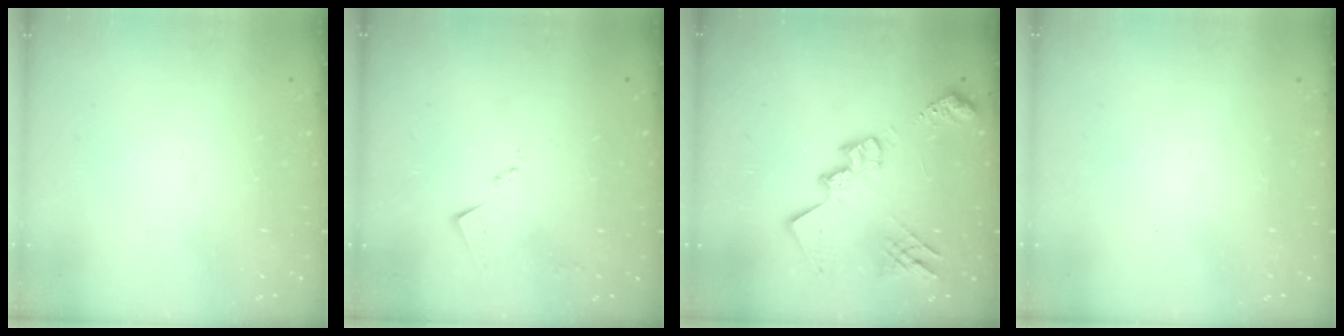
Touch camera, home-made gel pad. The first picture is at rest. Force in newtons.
{"total": 7.5, "press": 7.5, "slide": 0.4}
{"total": 20.1, "press": 20.1, "slide": 1.1}
{"total": 1.1, "press": 1.1, "slide": 0.1}